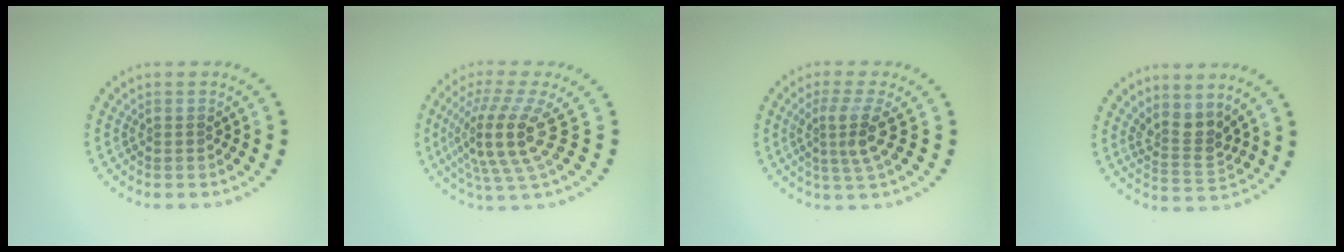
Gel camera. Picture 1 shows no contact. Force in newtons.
{"total": 5.2, "press": 3.9, "slide": 3.6}
{"total": 3.2, "press": 2.3, "slide": 2.2}
{"total": 2.8, "press": 2.1, "slide": 1.8}